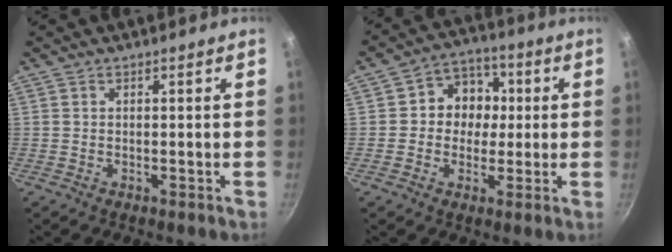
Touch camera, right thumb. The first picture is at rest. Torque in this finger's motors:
{"motor_torque": [-0.12, 0.30, 0.22, 0.15, -0.02]}